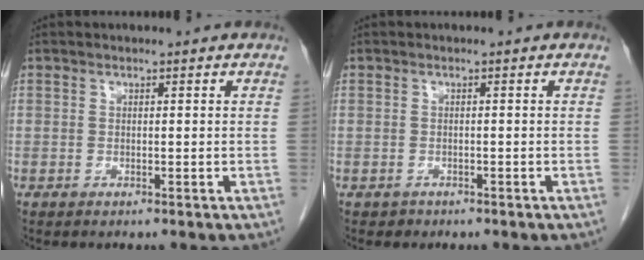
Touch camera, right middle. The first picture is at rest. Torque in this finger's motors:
{"motor_torque": [-0.42, -0.02, -0.05, -0.01]}